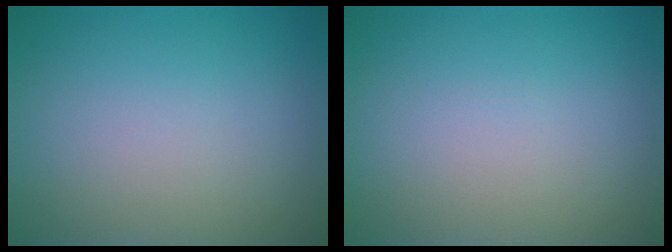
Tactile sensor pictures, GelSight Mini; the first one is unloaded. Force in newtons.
{"total": 0.0}